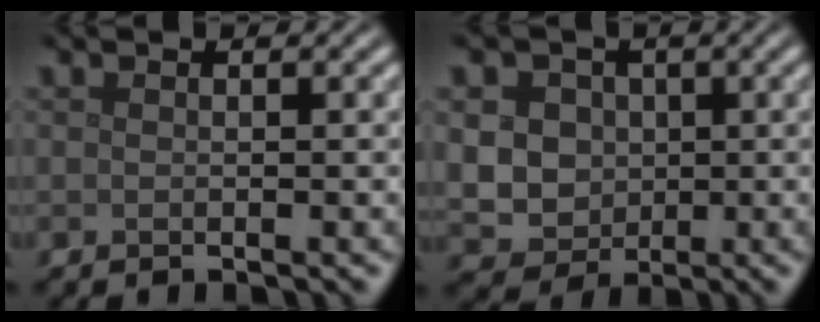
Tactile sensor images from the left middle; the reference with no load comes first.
{"total": 5.9, "force": [0.8, 5.2, 2.7], "torque": [-0.054, 0.017, 0.007]}